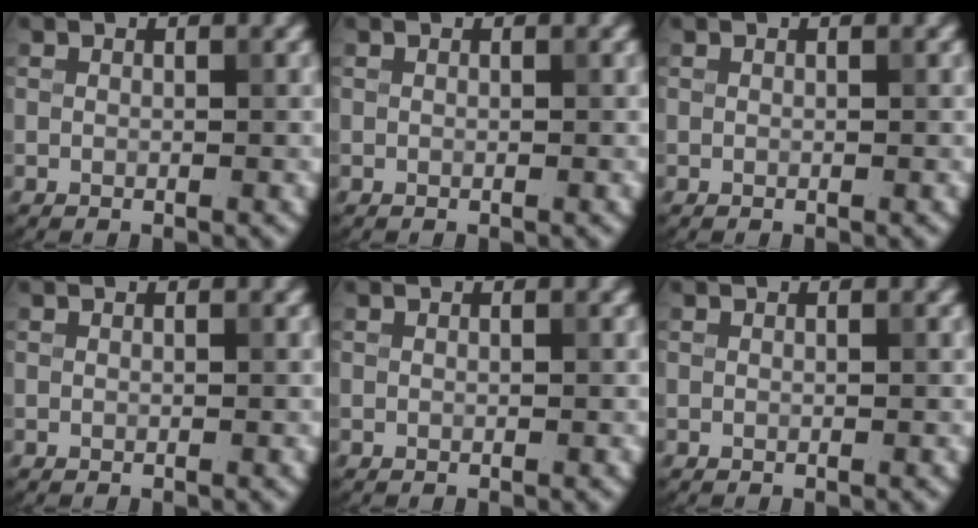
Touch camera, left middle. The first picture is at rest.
{"total": 0.0}
{"total": 0.0}
{"total": 0.0}
{"total": 0.0}
{"total": 0.0}